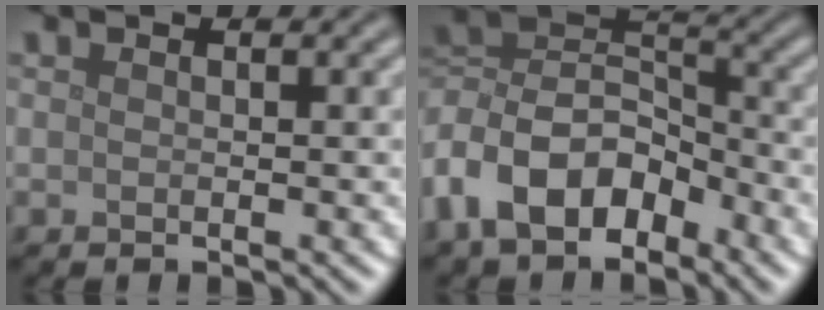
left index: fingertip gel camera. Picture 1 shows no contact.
{"total": 8.7, "force": [-4.4, 5.3, 5.3], "torque": [-0.094, 0.009, -0.099]}